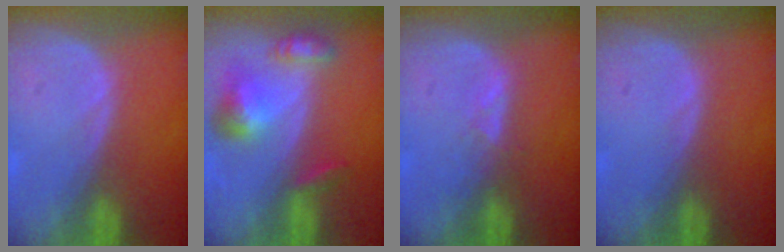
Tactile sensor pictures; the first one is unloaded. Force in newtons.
{"total": 6.7, "press": 6.3, "slide": 2.5}
{"total": 1.6, "press": 1.6, "slide": 0.3}
{"total": 0.0}